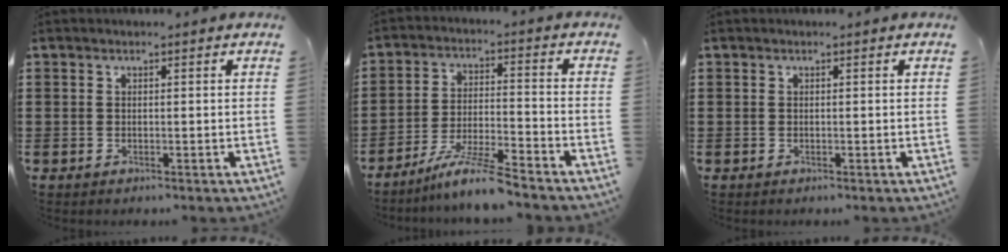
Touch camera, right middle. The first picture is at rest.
{"total": 7.5, "force": [-6.5, -0.3, 3.7], "torque": [-0.078, -0.013, -0.125]}
{"total": 0.0}